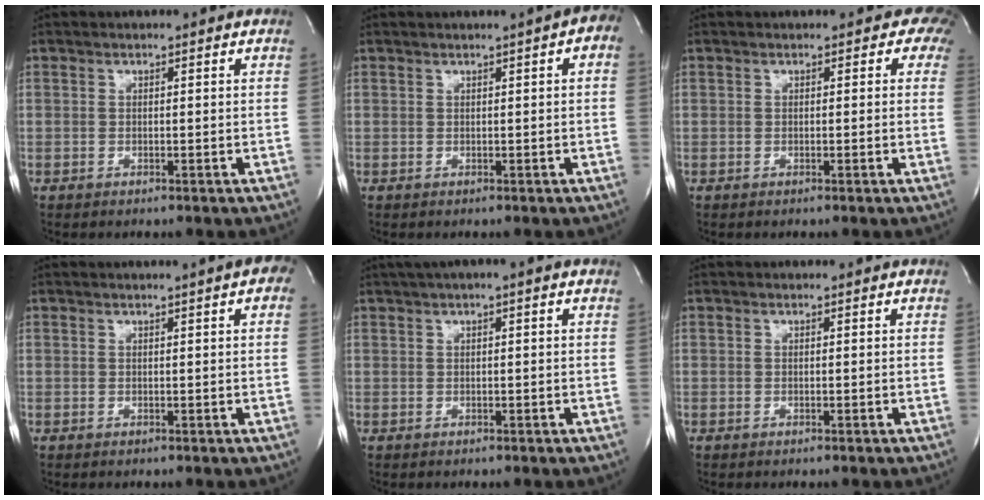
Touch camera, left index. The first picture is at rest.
{"total": 3.1, "force": [1.0, 0.6, 2.9], "torque": [-0.029, 0.008, 0.007]}
{"total": 2.4, "force": [0.9, 2.1, 0.9], "torque": [0.018, -0.003, -0.007]}
{"total": 4.4, "force": [2.4, 0.6, 3.6], "torque": [-0.042, 0.005, 0.020]}
{"total": 3.5, "force": [1.8, 0.1, 2.9], "torque": [-0.054, 0.020, 0.027]}
{"total": 0.0}